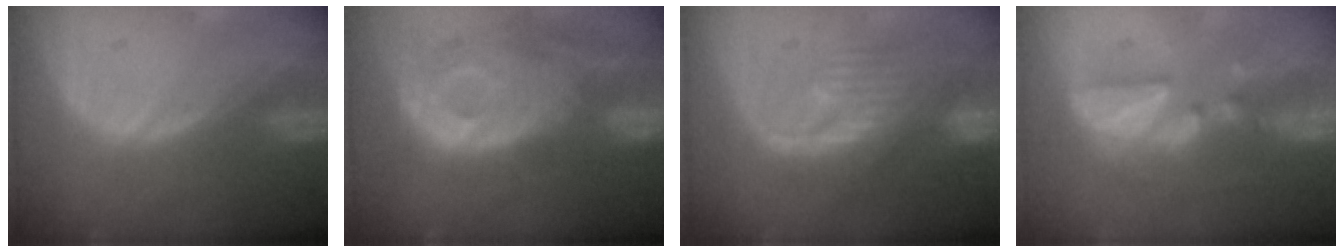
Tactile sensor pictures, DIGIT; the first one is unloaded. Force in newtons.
{"total": 12.3, "press": 10.9, "slide": 5.8}
{"total": 9.9, "press": 9.2, "slide": 3.7}
{"total": 8.1, "press": 7.5, "slide": 3.1}